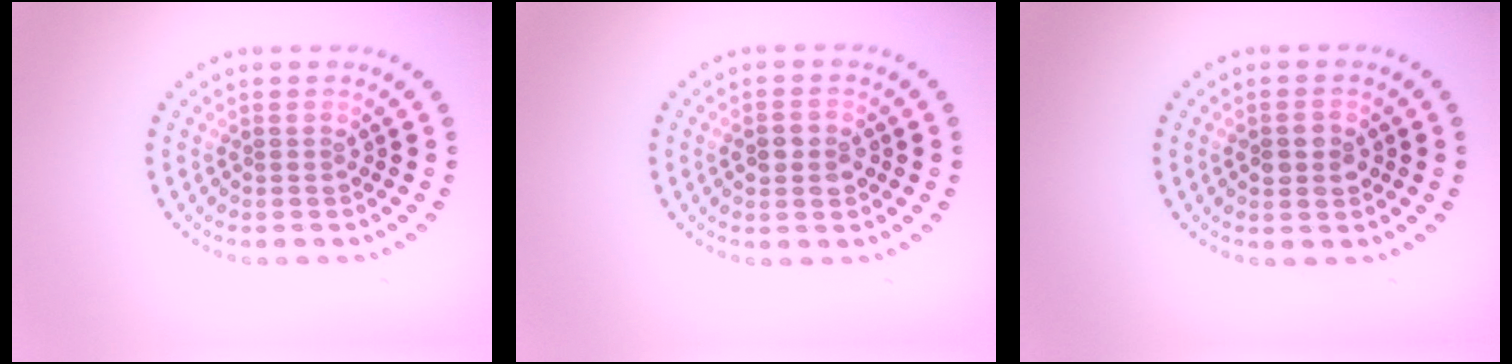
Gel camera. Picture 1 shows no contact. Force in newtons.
{"total": 2.8, "press": 2.8, "slide": 0.1}
{"total": 2.8, "press": 2.8, "slide": 0.1}